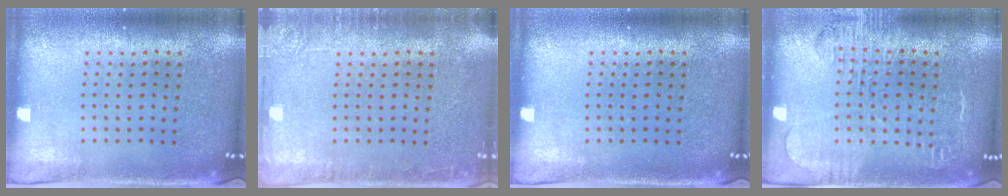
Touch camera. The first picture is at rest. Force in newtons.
{"total": 2.1, "press": 2.1, "slide": 0.3}
{"total": 0.0}
{"total": 1.8, "press": 1.7, "slide": 0.7}